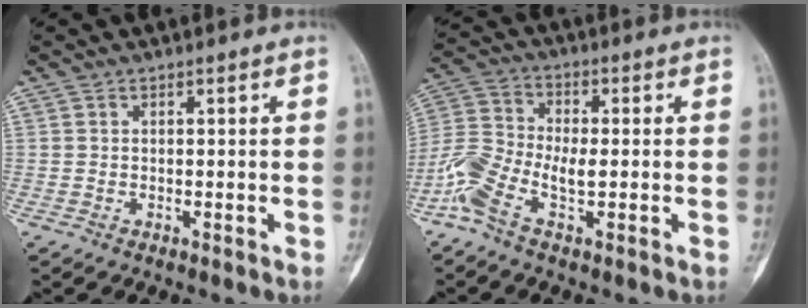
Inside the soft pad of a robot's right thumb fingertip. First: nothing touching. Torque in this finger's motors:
{"motor_torque": [0.12, 0.08, 0.28, 0.15, 0.08]}